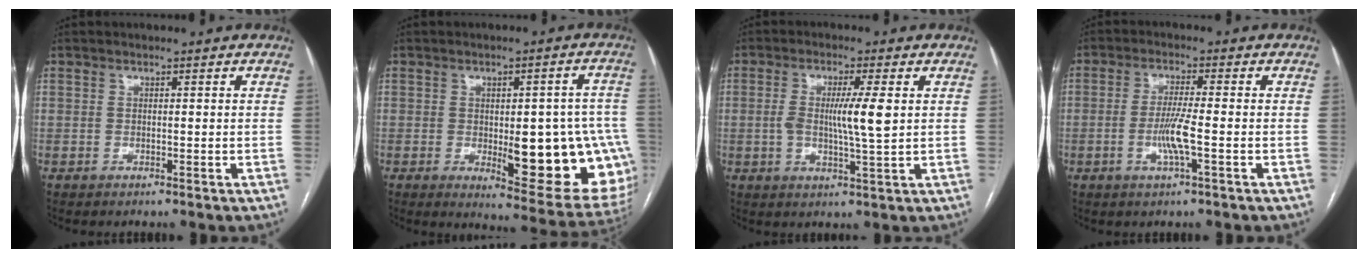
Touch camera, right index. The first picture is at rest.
{"total": 18.3, "force": [-3.2, 5.9, 17.0], "torque": [-0.131, 0.010, -0.015]}
{"total": 6.7, "force": [0.6, 0.2, 6.7], "torque": [-0.122, -0.002, 0.009]}
{"total": 5.2, "force": [-1.4, 0.0, 5.0], "torque": [-0.102, -0.006, -0.028]}